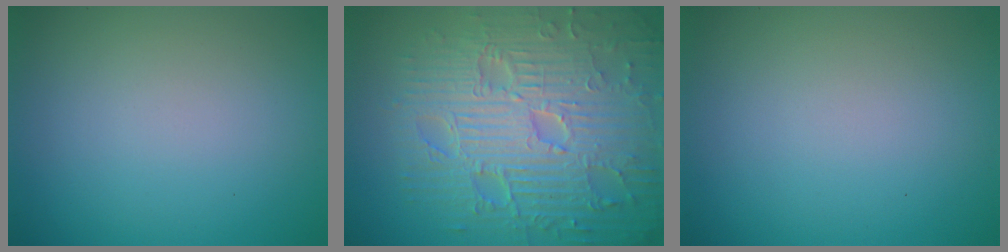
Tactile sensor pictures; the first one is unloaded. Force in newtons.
{"total": 11.1, "press": 7.3, "slide": 8.4}
{"total": 0.0}